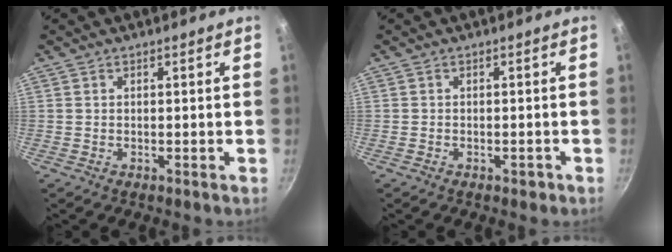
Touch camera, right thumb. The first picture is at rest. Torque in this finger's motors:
{"motor_torque": [0.44, 0.27, 0.41, -0.35, 0.11]}